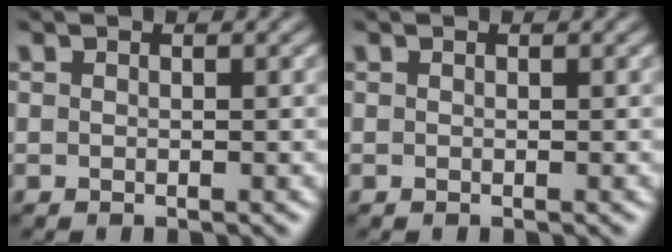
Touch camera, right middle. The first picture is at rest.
{"total": 0.0}